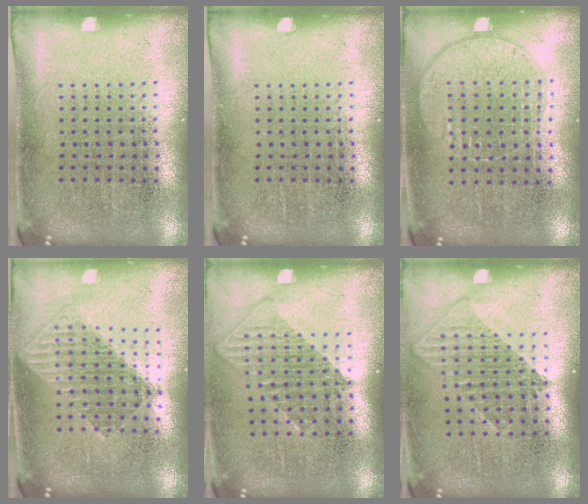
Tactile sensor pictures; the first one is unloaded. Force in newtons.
{"total": 0.0}
{"total": 1.0, "press": 0.9, "slide": 0.4}
{"total": 1.6, "press": 1.4, "slide": 0.7}
{"total": 1.2, "press": 1.0, "slide": 0.8}
{"total": 1.3, "press": 1.0, "slide": 0.7}